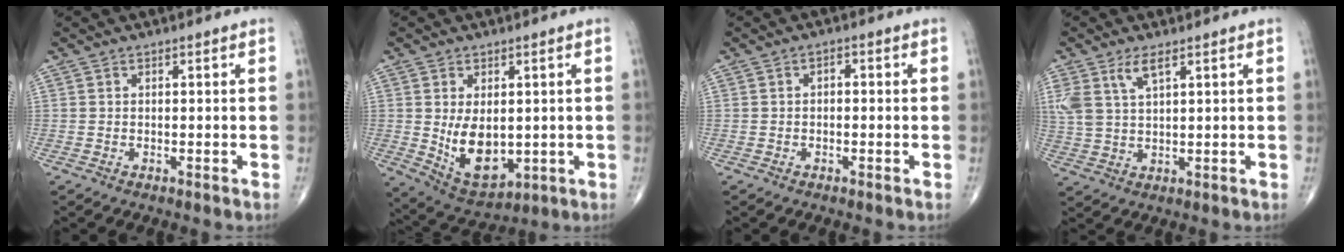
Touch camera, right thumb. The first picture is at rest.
{"total": 10.6, "force": [-0.2, 6.4, 8.5], "torque": [-0.120, -0.016, 0.021]}
{"total": 1.4, "force": [-0.1, 0.9, 1.1], "torque": [-0.013, 0.007, -0.005]}
{"total": 6.4, "force": [3.4, 2.4, 4.9], "torque": [-0.118, -0.006, 0.075]}